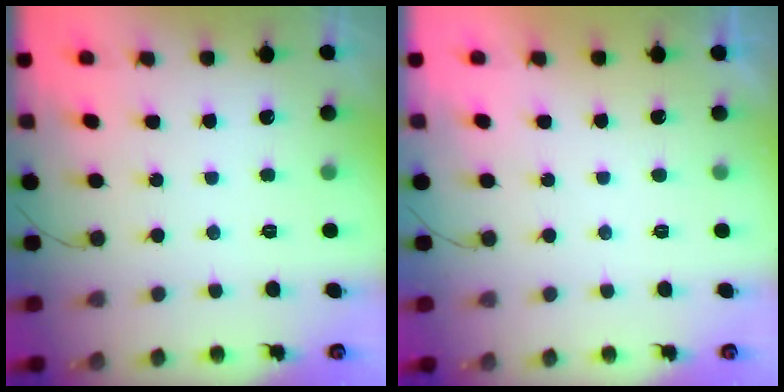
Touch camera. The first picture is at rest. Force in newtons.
{"total": 1.0, "press": 1.0, "slide": 0.2}